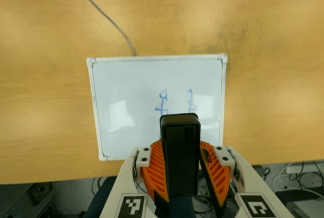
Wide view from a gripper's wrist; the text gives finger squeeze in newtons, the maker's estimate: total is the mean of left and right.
{"total": 6.7, "left": 7.8, "right": 5.6}